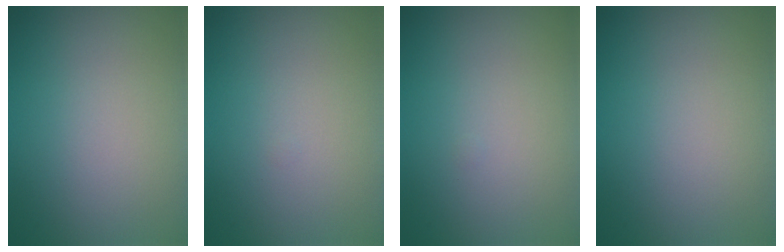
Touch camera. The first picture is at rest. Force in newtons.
{"total": 0.0}
{"total": 0.0}
{"total": 0.0}